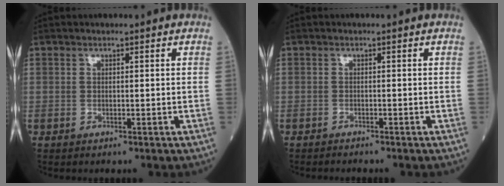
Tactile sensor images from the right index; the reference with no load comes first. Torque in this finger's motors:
{"motor_torque": [-0.15, -0.08, -0.07, -0.02]}